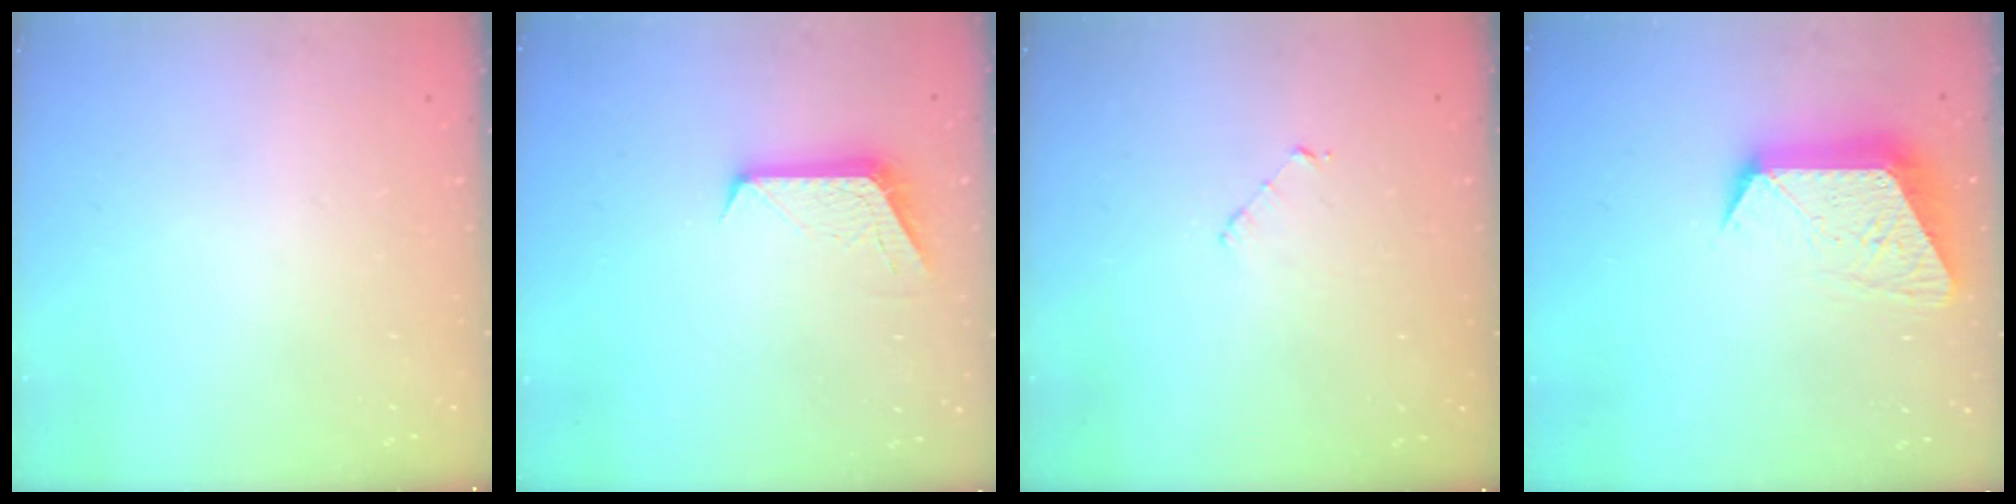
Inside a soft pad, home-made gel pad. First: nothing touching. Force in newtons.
{"total": 8.3, "press": 8.3, "slide": 0.7}
{"total": 3.5, "press": 3.5, "slide": 0.2}
{"total": 12.1, "press": 12.1, "slide": 1.0}